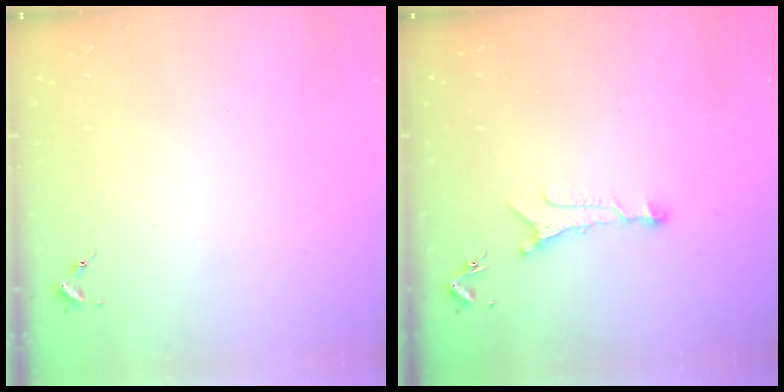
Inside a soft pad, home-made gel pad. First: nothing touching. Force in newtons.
{"total": 6.2, "press": 6.2, "slide": 0.5}